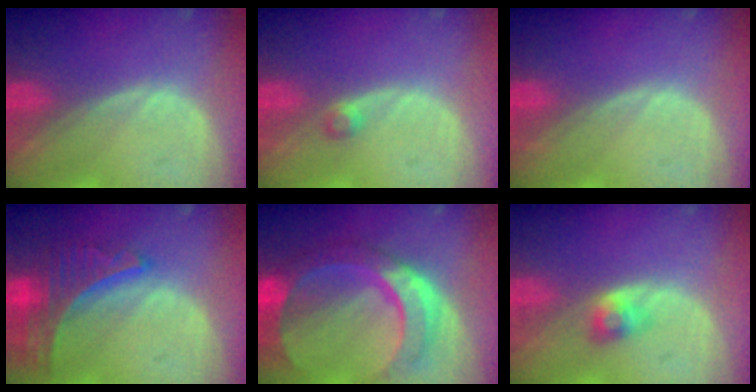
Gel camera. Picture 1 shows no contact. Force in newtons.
{"total": 1.6, "press": 1.4, "slide": 0.9}
{"total": 0.0}
{"total": 8.5, "press": 7.4, "slide": 4.3}
{"total": 10.9, "press": 10.8, "slide": 1.1}
{"total": 2.6, "press": 2.3, "slide": 1.2}